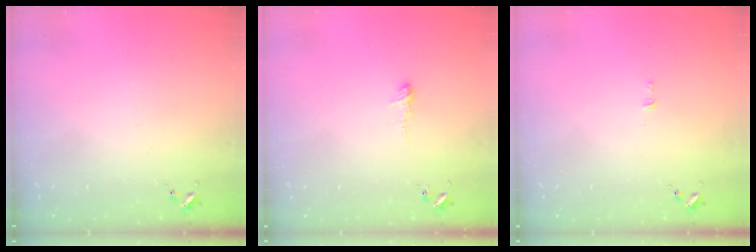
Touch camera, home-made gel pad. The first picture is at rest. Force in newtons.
{"total": 4.3, "press": 4.3, "slide": 0.5}
{"total": 2.8, "press": 2.8, "slide": 0.2}